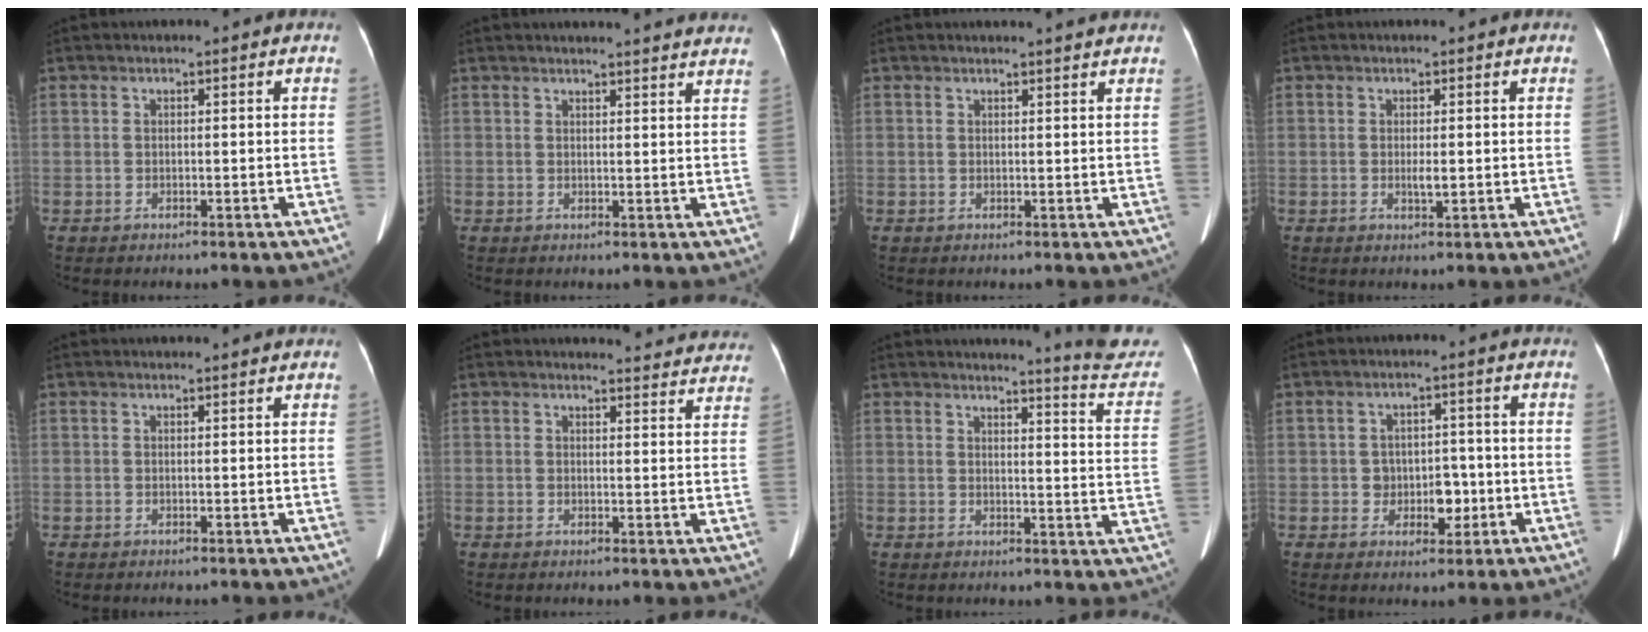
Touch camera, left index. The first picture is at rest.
{"total": 14.7, "force": [14.1, 0.7, 4.1], "torque": [-0.039, -0.020, 0.150]}
{"total": 3.1, "force": [2.9, -0.5, 1.0], "torque": [-0.016, 0.002, 0.031]}
{"total": 1.4, "force": [-0.2, 0.2, 1.3], "torque": [-0.024, -0.004, -0.001]}
{"total": 2.3, "force": [2.2, -0.1, 0.6], "torque": [-0.009, 0.013, 0.026]}
{"total": 11.3, "force": [11.0, 1.8, 1.3], "torque": [0.014, -0.039, 0.096]}
{"total": 11.7, "force": [11.5, -1.0, 1.5], "torque": [-0.011, -0.097, 0.112]}
{"total": 4.8, "force": [-1.2, 3.5, 3.0], "torque": [-0.040, 0.009, -0.010]}